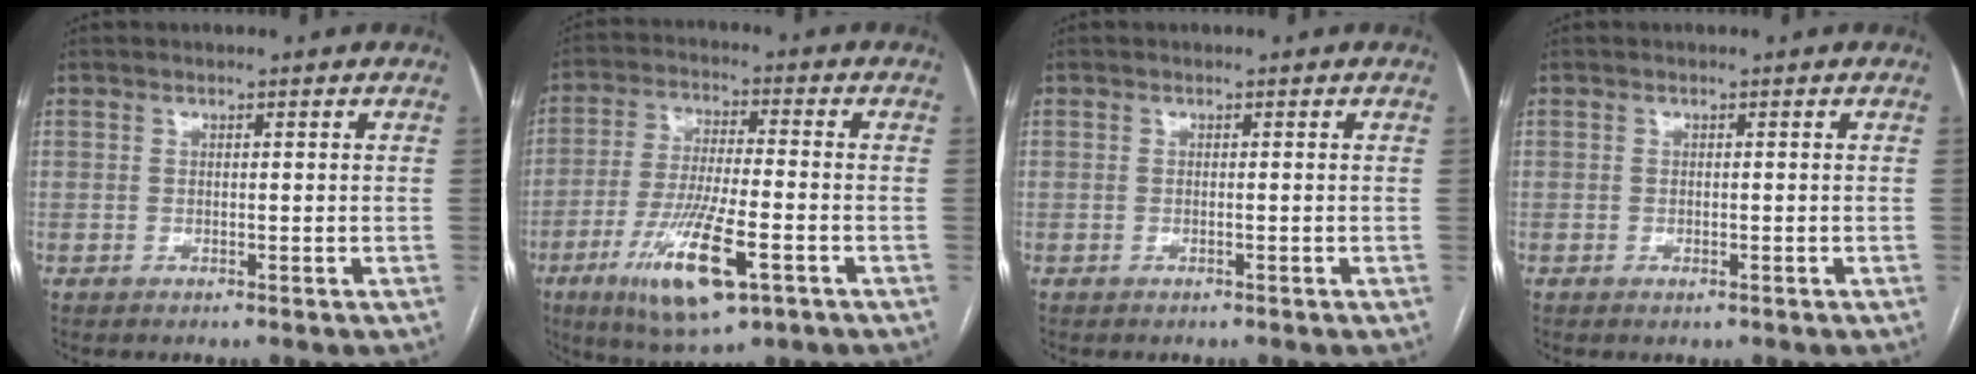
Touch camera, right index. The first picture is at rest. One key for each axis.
{"total": 13.8, "fx": -6.1, "fy": 2.6, "fz": 12.0, "tx": -0.234, "ty": -0.025, "tz": -0.101}
{"total": 0.0}
{"total": 0.6, "fx": -0.4, "fy": 0.3, "fz": 0.4, "tx": -0.005, "ty": 0.000, "tz": -0.003}